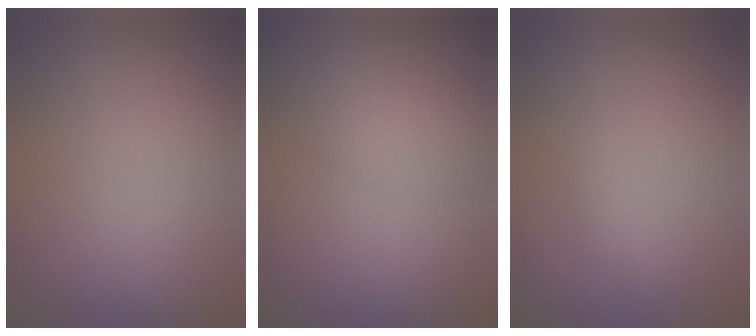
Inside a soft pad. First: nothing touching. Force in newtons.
{"total": 2.0, "press": 2.0, "slide": 0.1}
{"total": 1.1, "press": 1.1, "slide": 0.0}